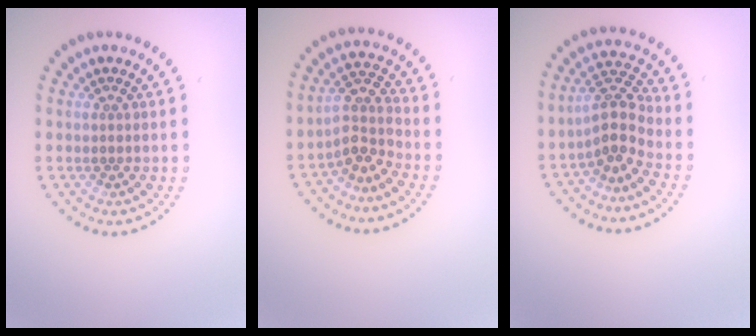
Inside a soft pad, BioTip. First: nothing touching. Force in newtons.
{"total": 3.0, "press": 2.3, "slide": 2.0}
{"total": 3.3, "press": 2.8, "slide": 1.8}